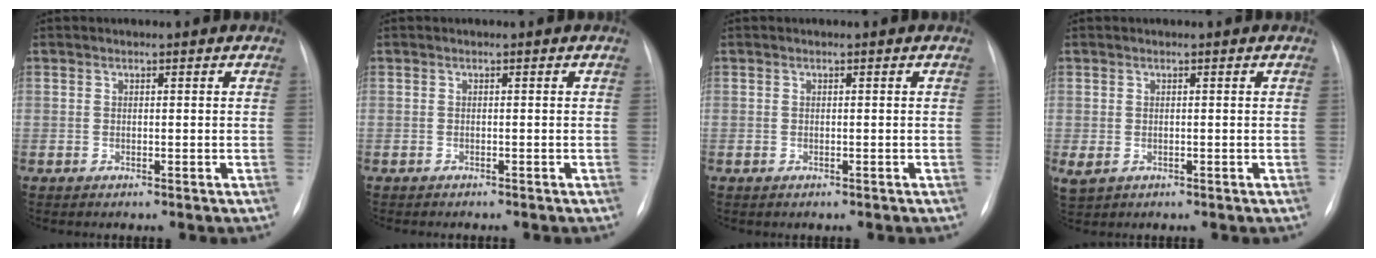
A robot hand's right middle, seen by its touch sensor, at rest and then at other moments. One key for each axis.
{"total": 2.1, "fx": -1.8, "fy": 0.5, "fz": 0.9, "tx": -0.017, "ty": -0.007, "tz": -0.016}
{"total": 0.0}
{"total": 2.2, "fx": -0.5, "fy": 1.6, "fz": 1.4, "tx": -0.032, "ty": -0.005, "tz": 0.002}